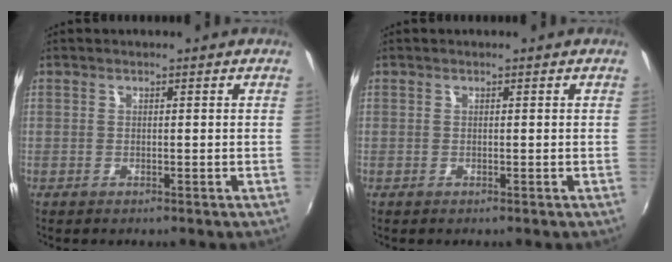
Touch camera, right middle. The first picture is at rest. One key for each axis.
{"total": 0.0}